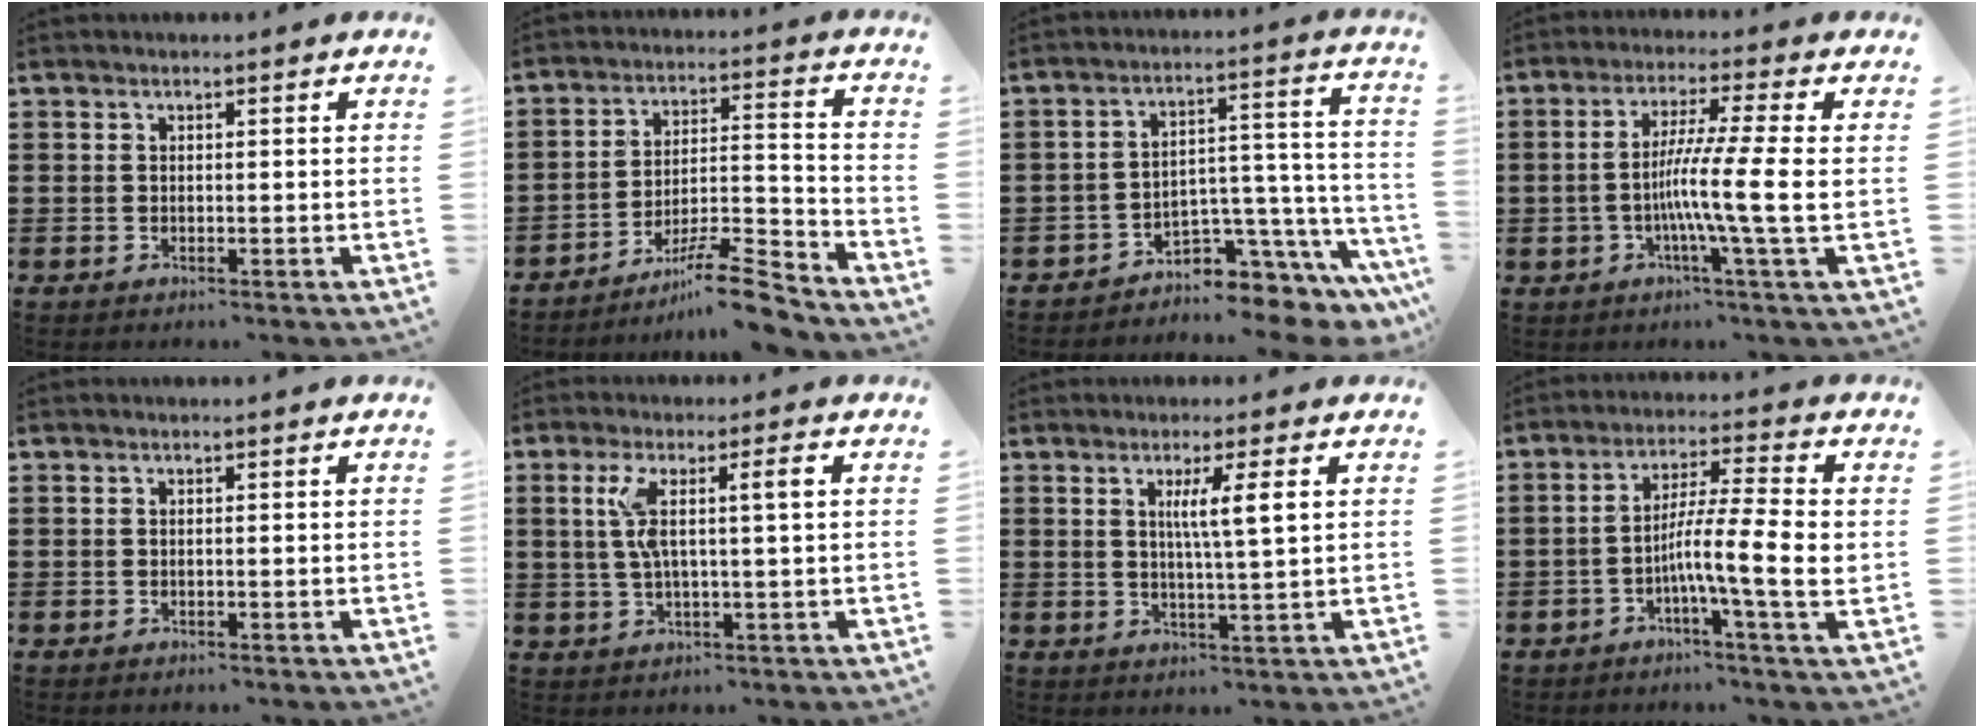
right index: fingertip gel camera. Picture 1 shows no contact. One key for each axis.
{"total": 10.2, "fx": -8.6, "fy": 0.9, "fz": 5.4, "tx": -0.074, "ty": 0.030, "tz": -0.160}
{"total": 5.6, "fx": -4.3, "fy": 3.0, "fz": 2.0, "tx": -0.043, "ty": -0.001, "tz": -0.081}
{"total": 9.5, "fx": -1.2, "fy": -0.7, "fz": 9.4, "tx": -0.171, "ty": -0.014, "tz": -0.027}
{"total": 0.0}
{"total": 6.0, "fx": 1.4, "fy": 0.5, "fz": 5.8, "tx": -0.113, "ty": 0.000, "tz": 0.018}
{"total": 4.6, "fx": 1.3, "fy": -0.3, "fz": 4.4, "tx": -0.089, "ty": -0.003, "tz": 0.016}
{"total": 9.8, "fx": -1.9, "fy": 0.7, "fz": 9.6, "tx": -0.173, "ty": -0.005, "tz": -0.037}